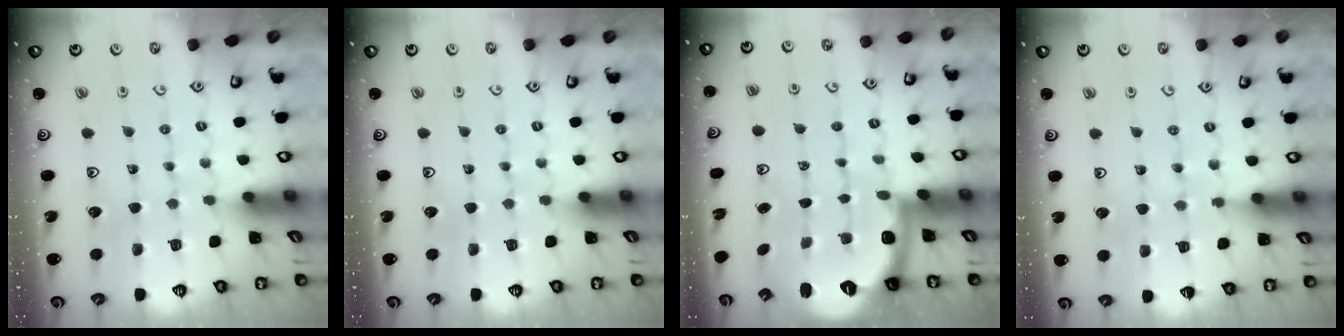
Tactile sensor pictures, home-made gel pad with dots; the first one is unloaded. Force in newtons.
{"total": 0.0}
{"total": 2.5, "press": 2.0, "slide": 1.6}
{"total": 3.9, "press": 3.8, "slide": 0.6}